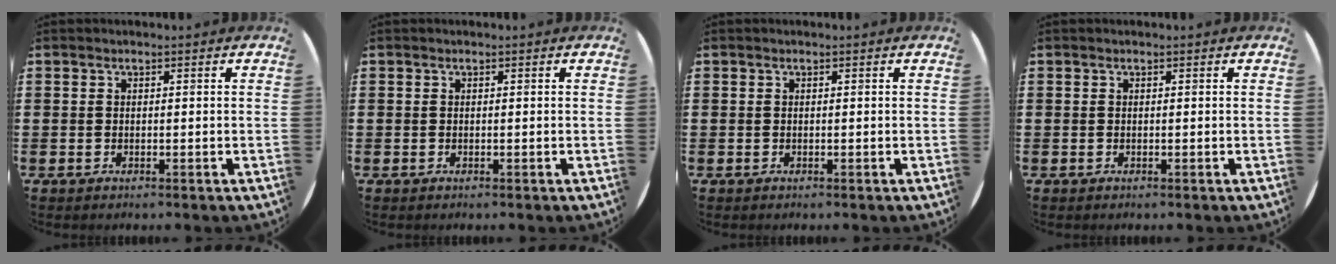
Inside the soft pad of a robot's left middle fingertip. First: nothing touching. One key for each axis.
{"total": 0.0}
{"total": 0.0}
{"total": 0.0}